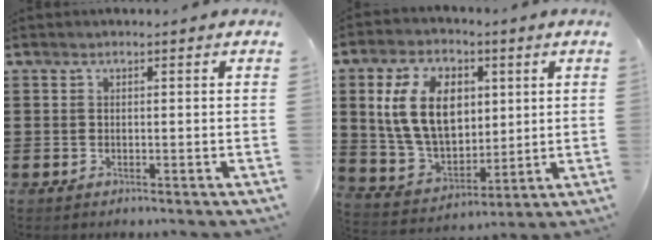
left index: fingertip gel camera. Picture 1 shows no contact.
{"total": 12.4, "force": [3.4, 8.3, 8.6], "torque": [-0.200, 0.017, 0.062]}